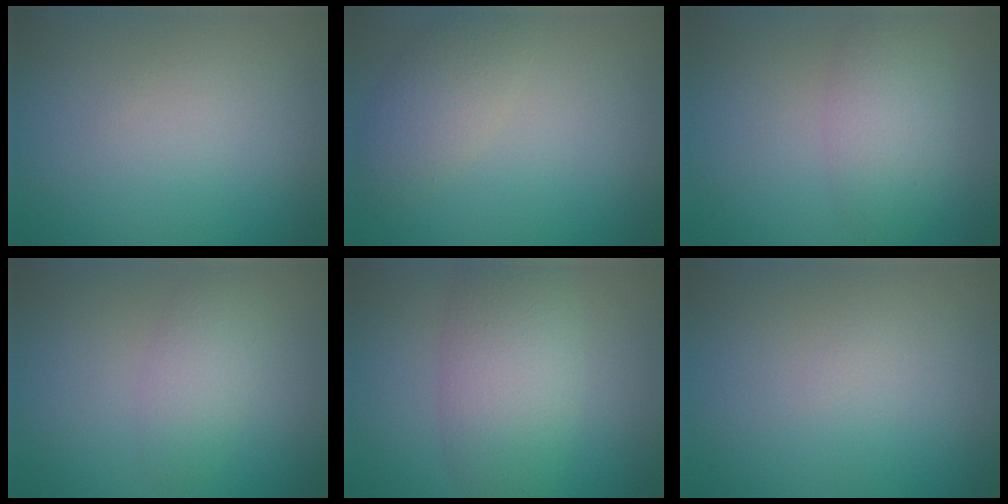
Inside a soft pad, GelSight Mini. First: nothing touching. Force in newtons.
{"total": 3.0, "press": 3.0, "slide": 0.1}
{"total": 3.4, "press": 3.4, "slide": 0.1}
{"total": 2.4, "press": 2.4, "slide": 0.1}
{"total": 5.8, "press": 5.8, "slide": 0.1}
{"total": 0.0}